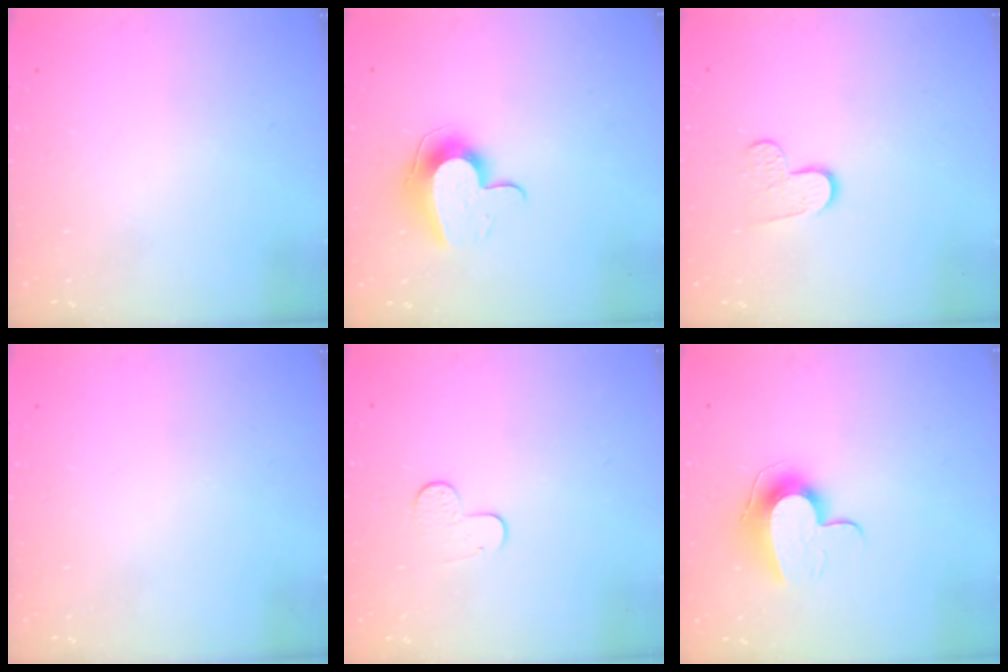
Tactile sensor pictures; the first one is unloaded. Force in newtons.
{"total": 10.5, "press": 10.5, "slide": 0.1}
{"total": 7.9, "press": 7.9, "slide": 0.5}
{"total": 0.0}
{"total": 5.9, "press": 5.9, "slide": 0.4}
{"total": 10.1, "press": 10.1, "slide": 0.3}